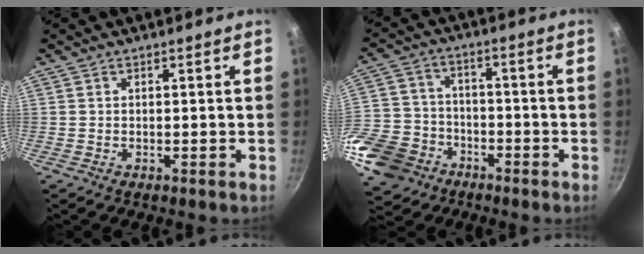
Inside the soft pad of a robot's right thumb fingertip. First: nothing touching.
{"total": 14.9, "force": [-8.0, 11.0, 5.8], "torque": [-0.121, 0.030, -0.149]}